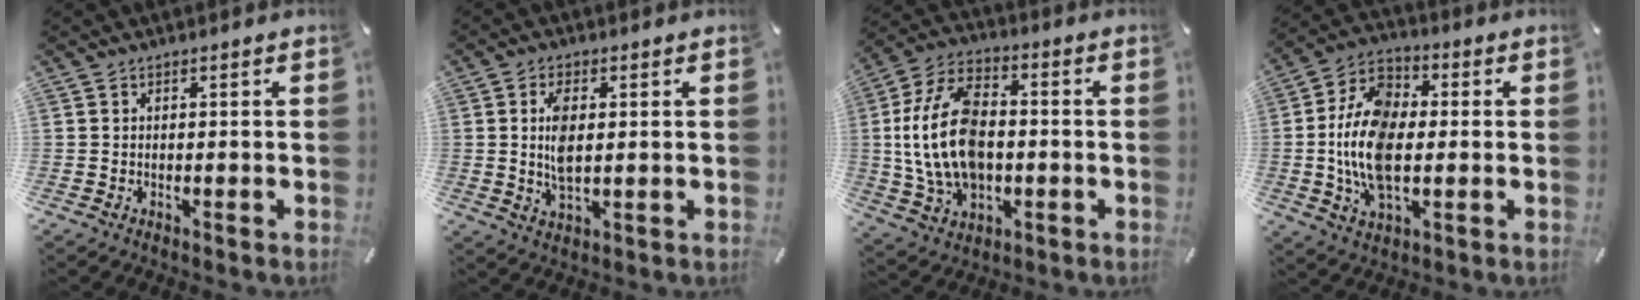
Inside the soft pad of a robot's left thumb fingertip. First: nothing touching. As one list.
[{"total": 6.9, "force": [0.9, 3.6, 5.8], "torque": [-0.122, -0.005, 0.006]}, {"total": 17.4, "force": [-1.0, 11.9, 12.6], "torque": [-0.275, 0.010, -0.019]}, {"total": 15.1, "force": [-1.1, 9.6, 11.7], "torque": [-0.253, 0.003, -0.021]}]